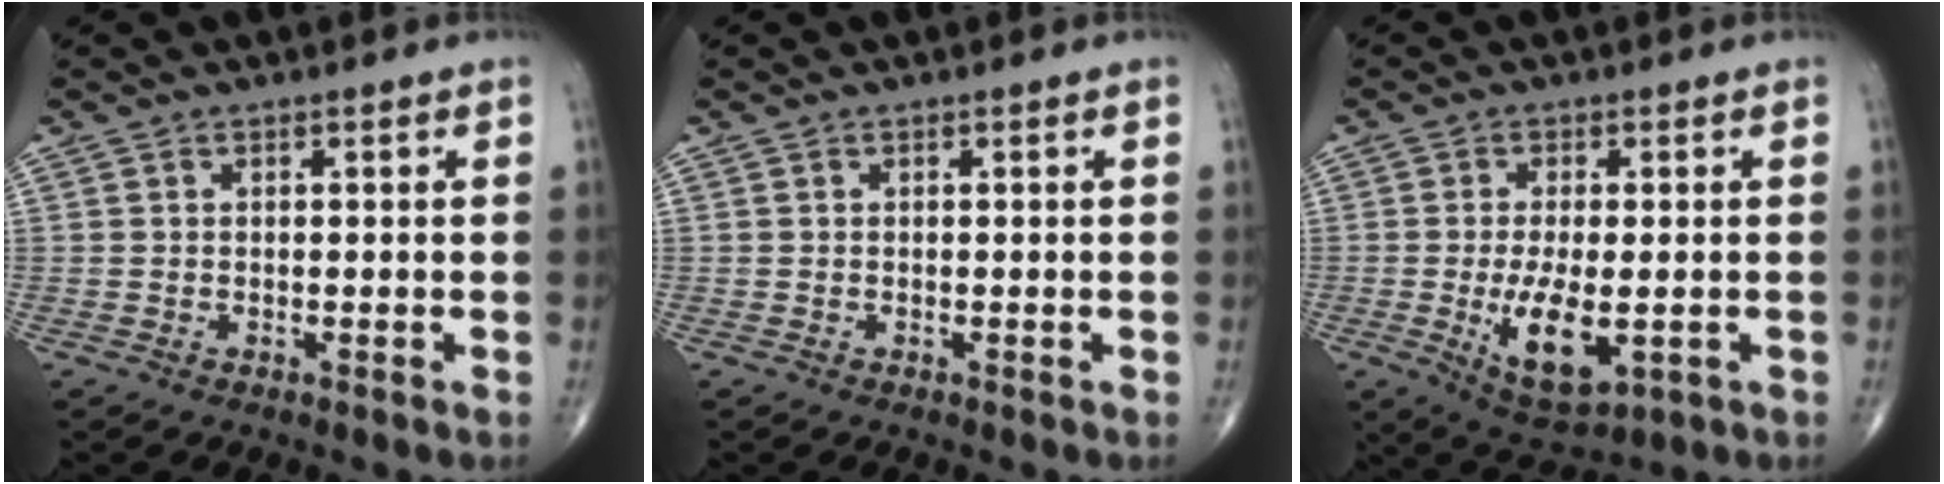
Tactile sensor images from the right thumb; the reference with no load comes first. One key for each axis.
{"total": 0.0}
{"total": 10.1, "fx": -2.1, "fy": 4.3, "fz": 8.9, "tx": -0.150, "ty": -0.020, "tz": -0.026}